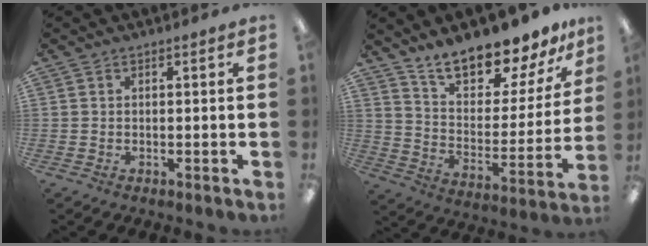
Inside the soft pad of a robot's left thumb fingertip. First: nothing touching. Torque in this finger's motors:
{"motor_torque": [0.32, 0.31, 1.49, -1.28, 0.05]}